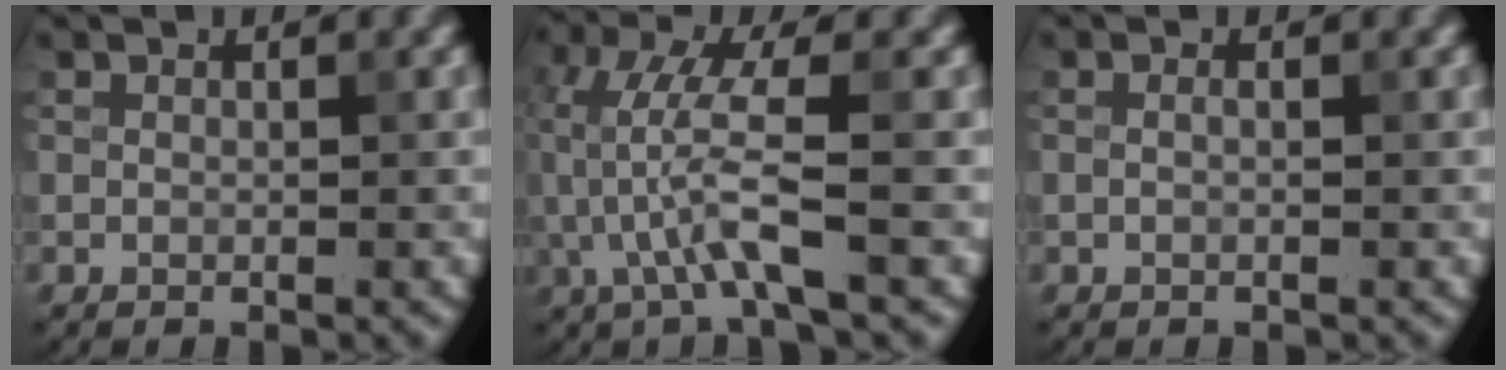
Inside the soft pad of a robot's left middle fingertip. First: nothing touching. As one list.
[{"total": 5.4, "force": [-1.0, 1.1, 5.2], "torque": [-0.122, 0.006, -0.021]}, {"total": 0.7, "force": [0.1, 0.2, 0.6], "torque": [-0.011, -0.009, -0.002]}]